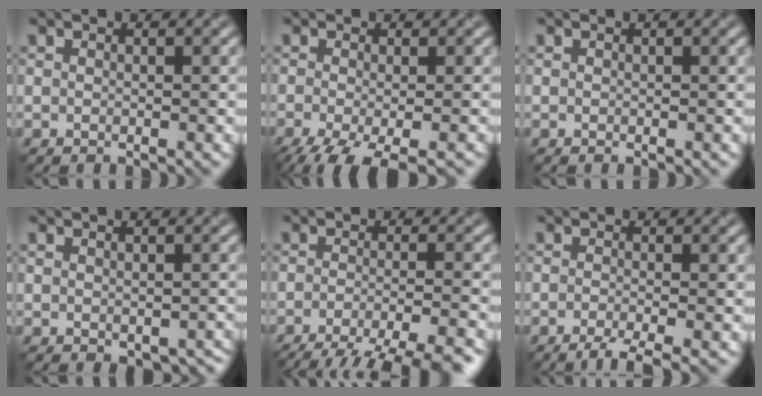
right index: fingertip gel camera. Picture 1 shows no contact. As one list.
[{"total": 6.5, "force": [-3.9, 1.9, 4.8], "torque": [-0.089, -0.018, -0.067]}, {"total": 0.0}, {"total": 2.4, "force": [-1.0, 1.3, 1.8], "torque": [-0.024, -0.017, -0.001]}, {"total": 10.0, "force": [-7.6, 2.3, 6.0], "torque": [-0.075, -0.016, -0.101]}, {"total": 2.9, "force": [-1.8, 0.5, 2.2], "torque": [-0.033, -0.004, -0.041]}]